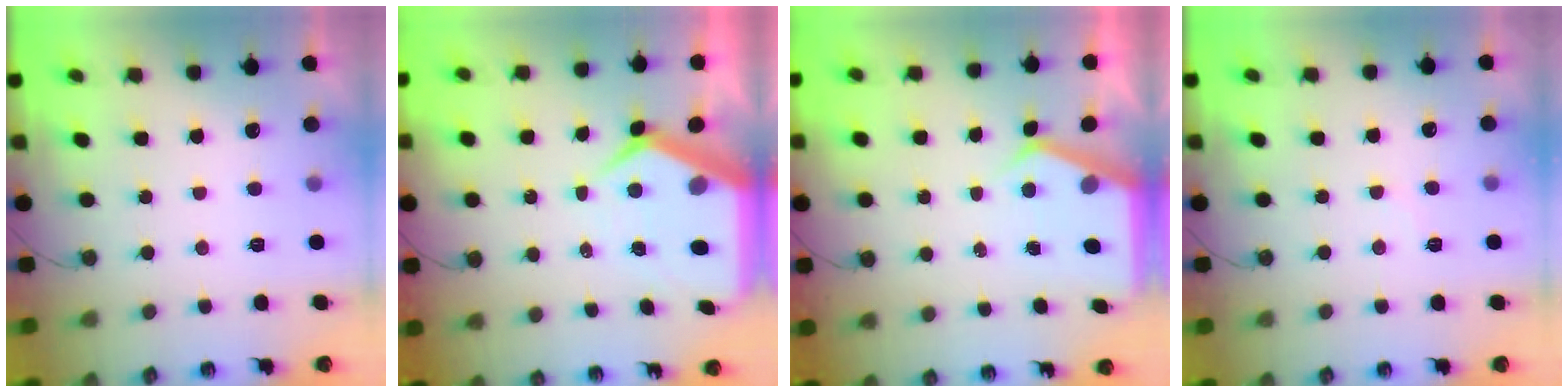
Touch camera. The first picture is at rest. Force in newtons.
{"total": 11.2, "press": 11.1, "slide": 1.3}
{"total": 4.6, "press": 4.6, "slide": 0.5}
{"total": 5.2, "press": 5.2, "slide": 0.7}